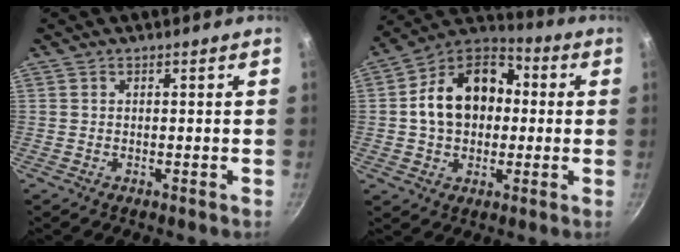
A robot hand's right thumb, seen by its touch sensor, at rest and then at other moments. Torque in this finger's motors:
{"motor_torque": [1.14, 3.44, 1.34, 0.02, 0.14]}